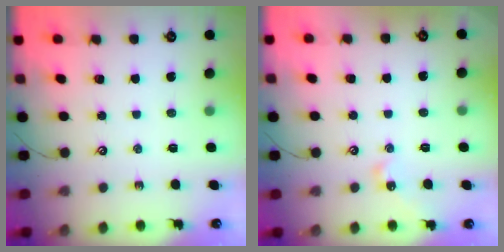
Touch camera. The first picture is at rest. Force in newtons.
{"total": 5.5, "press": 5.5, "slide": 0.0}